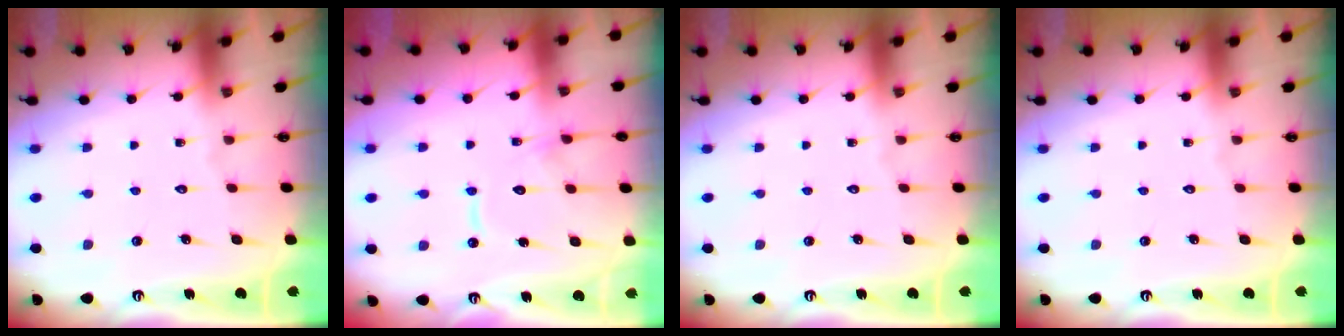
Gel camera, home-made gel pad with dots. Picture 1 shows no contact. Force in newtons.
{"total": 11.4, "press": 11.4, "slide": 1.1}
{"total": 0.0}
{"total": 0.0}